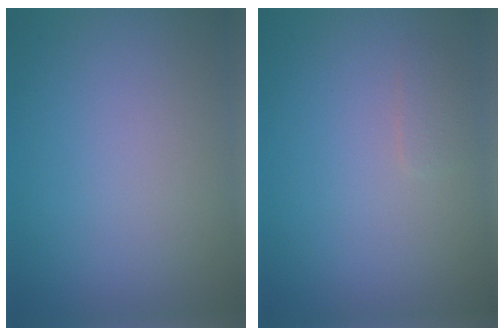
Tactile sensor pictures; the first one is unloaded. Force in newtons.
{"total": 0.9, "press": 0.9, "slide": 0.0}